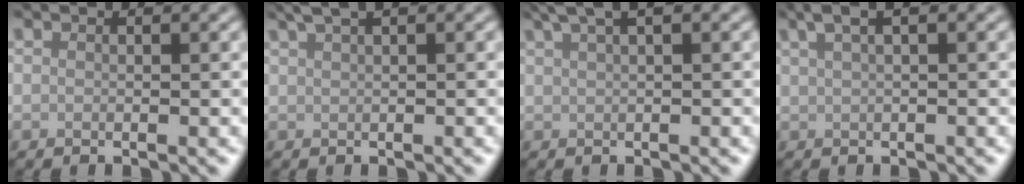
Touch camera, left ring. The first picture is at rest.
{"total": 2.9, "force": [2.0, 0.7, 2.1], "torque": [-0.030, 0.010, 0.034]}
{"total": 3.5, "force": [2.4, 0.9, 2.5], "torque": [-0.039, 0.014, 0.042]}
{"total": 3.3, "force": [2.0, 0.9, 2.5], "torque": [-0.036, 0.010, 0.031]}